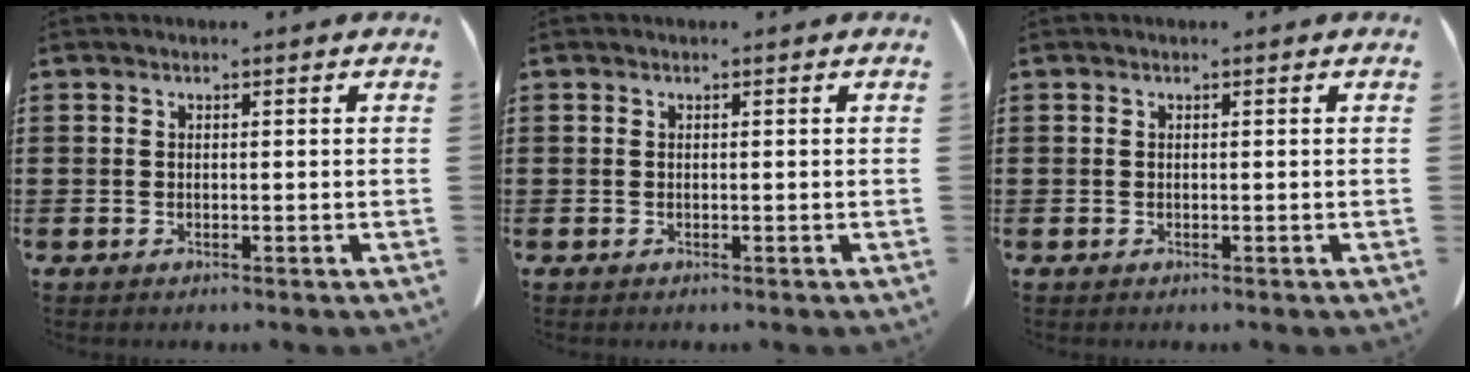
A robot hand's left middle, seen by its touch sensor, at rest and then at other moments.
{"total": 0.0}
{"total": 0.0}